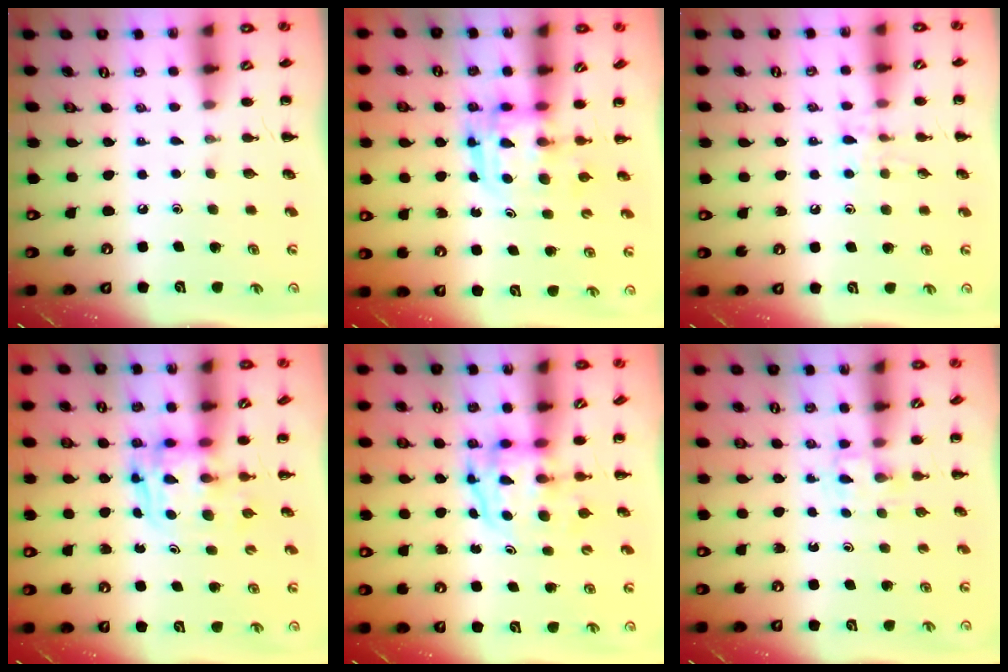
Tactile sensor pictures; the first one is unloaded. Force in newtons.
{"total": 3.1, "press": 3.1, "slide": 0.3}
{"total": 7.7, "press": 7.5, "slide": 1.4}
{"total": 2.6, "press": 2.6, "slide": 0.2}
{"total": 4.0, "press": 3.9, "slide": 0.7}
{"total": 2.6, "press": 2.4, "slide": 1.0}